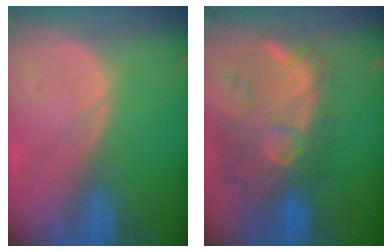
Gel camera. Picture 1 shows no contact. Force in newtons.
{"total": 12.9, "press": 11.3, "slide": 6.2}